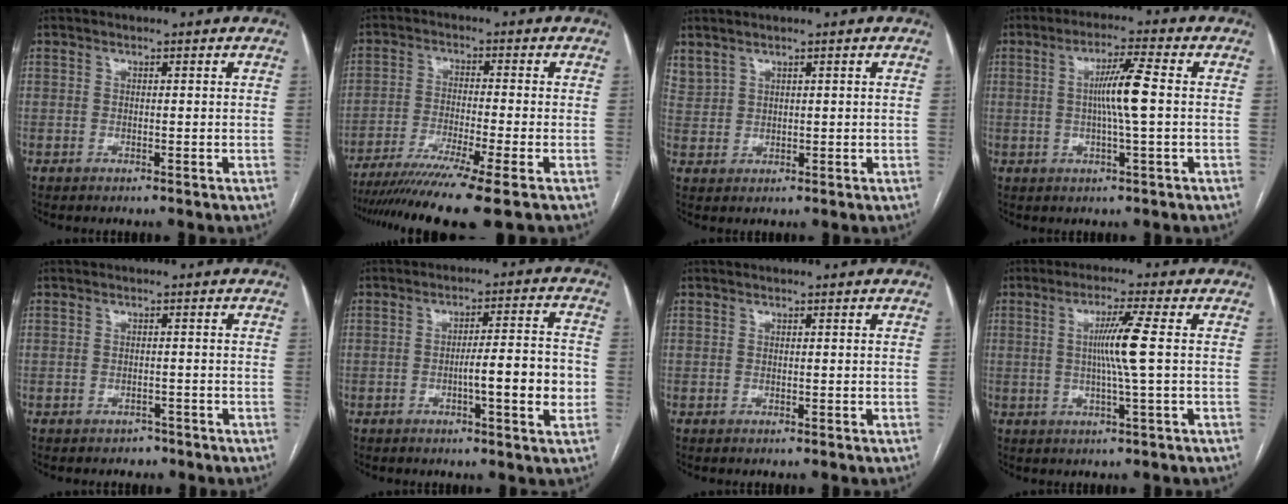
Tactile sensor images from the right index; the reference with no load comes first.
{"total": 13.2, "force": [-10.2, -1.8, 8.2], "torque": [-0.131, -0.039, -0.161]}
{"total": 3.0, "force": [2.5, 1.4, 0.8], "torque": [-0.025, 0.013, 0.062]}
{"total": 6.7, "force": [0.3, -0.4, 6.7], "torque": [-0.121, 0.001, 0.003]}
{"total": 2.0, "force": [-1.6, 1.2, 0.1], "torque": [-0.010, 0.003, -0.022]}
{"total": 9.1, "force": [-2.1, 0.7, 8.8], "torque": [-0.128, 0.008, -0.032]}
{"total": 0.0}
{"total": 6.3, "force": [0.4, -1.3, 6.2], "torque": [-0.113, -0.001, 0.010]}